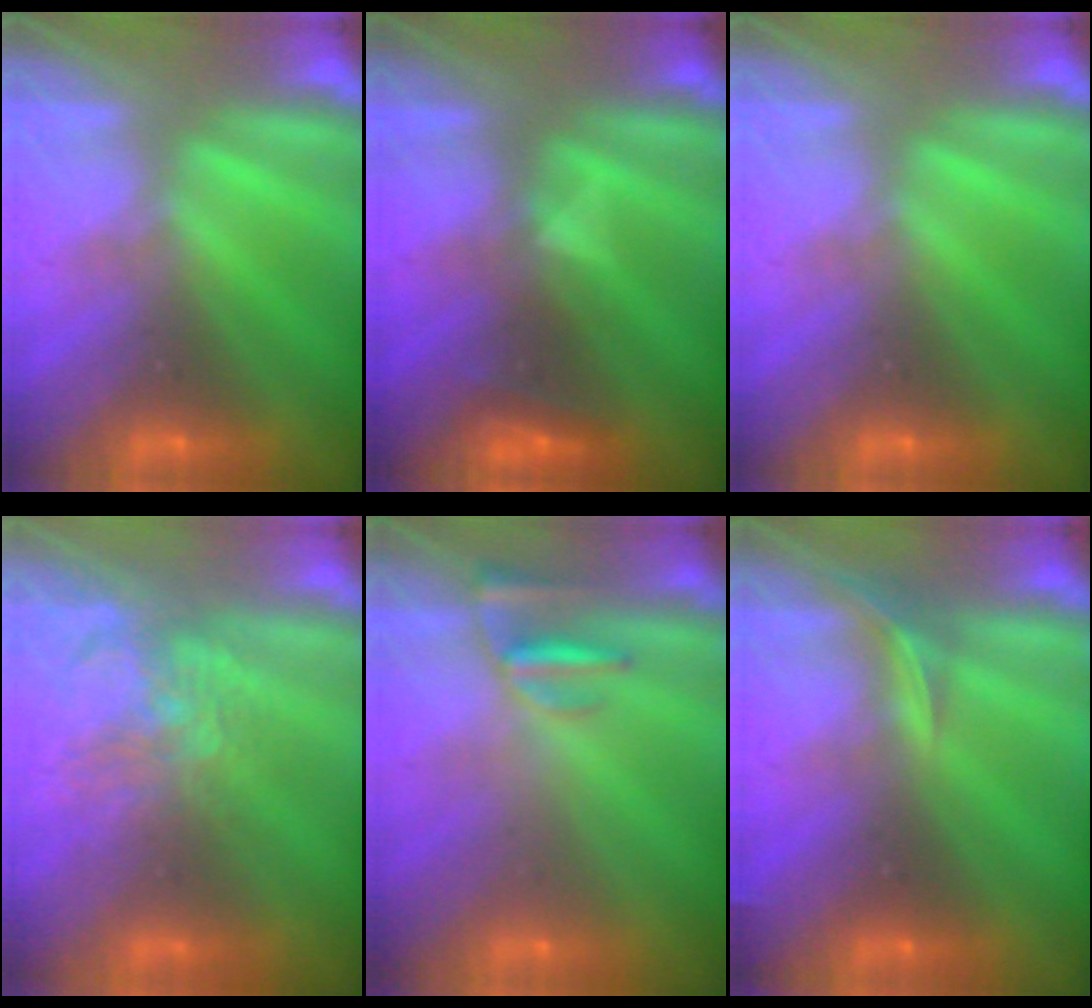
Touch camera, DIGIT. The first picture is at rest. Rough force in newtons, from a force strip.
{"total": 2.9}
{"total": 0.0}
{"total": 3.6}
{"total": 2.4}
{"total": 2.9}